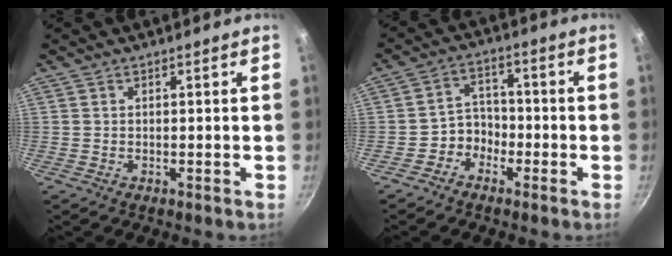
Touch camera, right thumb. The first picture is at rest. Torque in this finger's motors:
{"motor_torque": [-0.28, -0.40, -0.16, 0.00, 0.05]}